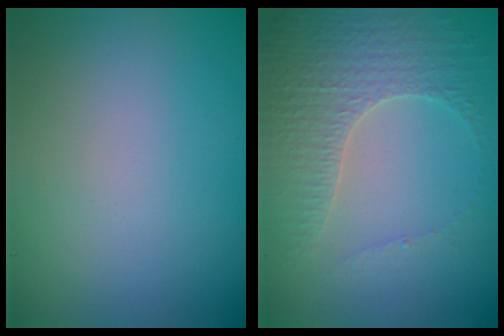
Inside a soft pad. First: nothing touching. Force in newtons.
{"total": 3.3, "press": 3.2, "slide": 0.8}